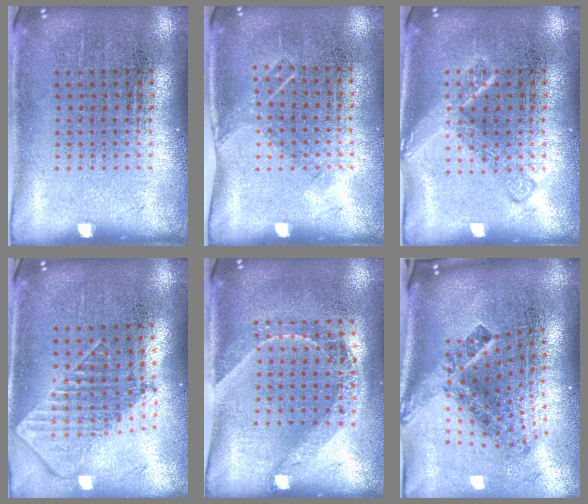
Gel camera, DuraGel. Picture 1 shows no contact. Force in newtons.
{"total": 1.1, "press": 0.8, "slide": 0.7}
{"total": 2.3, "press": 2.3, "slide": 0.5}
{"total": 1.8, "press": 1.4, "slide": 1.1}
{"total": 1.5, "press": 1.3, "slide": 0.8}
{"total": 3.0, "press": 1.7, "slide": 2.5}